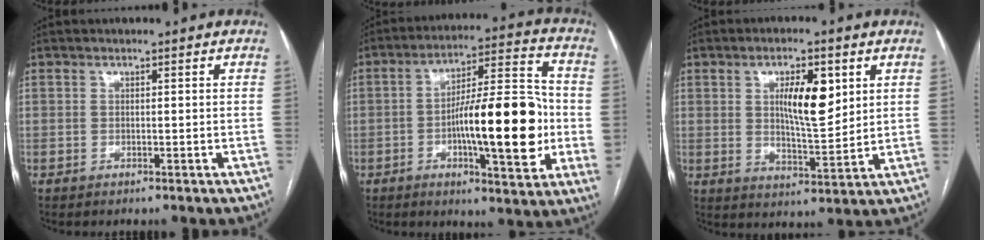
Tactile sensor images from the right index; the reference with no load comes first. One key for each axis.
{"total": 19.0, "fx": -2.8, "fy": 3.6, "fz": 18.4, "tx": -0.278, "ty": 0.010, "tz": -0.041}
{"total": 8.6, "fx": 2.8, "fy": 2.5, "fz": 7.7, "tx": -0.128, "ty": 0.000, "tz": 0.052}